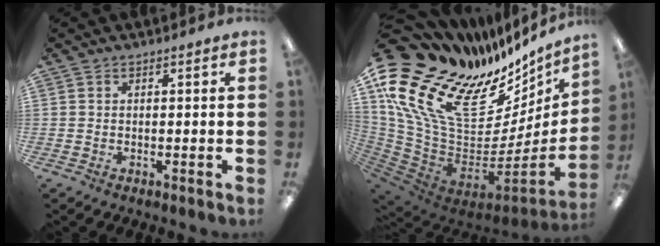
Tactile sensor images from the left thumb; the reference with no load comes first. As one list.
[{"total": 22.5, "force": [13.6, 11.6, 13.7], "torque": [-0.252, -0.136, 0.283]}]